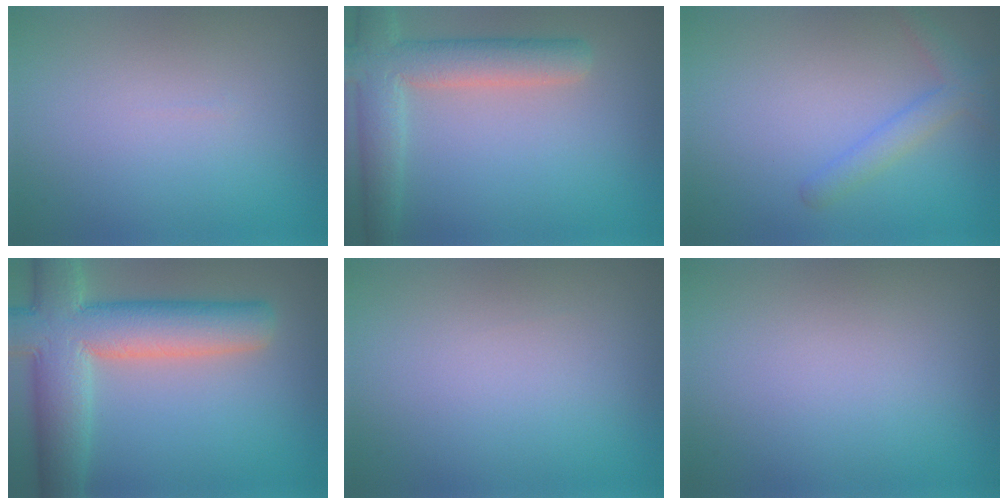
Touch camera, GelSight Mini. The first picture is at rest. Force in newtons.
{"total": 5.7, "press": 5.7, "slide": 0.6}
{"total": 2.3, "press": 2.3, "slide": 0.1}
{"total": 10.1, "press": 10.1, "slide": 0.7}
{"total": 0.0}
{"total": 0.0}